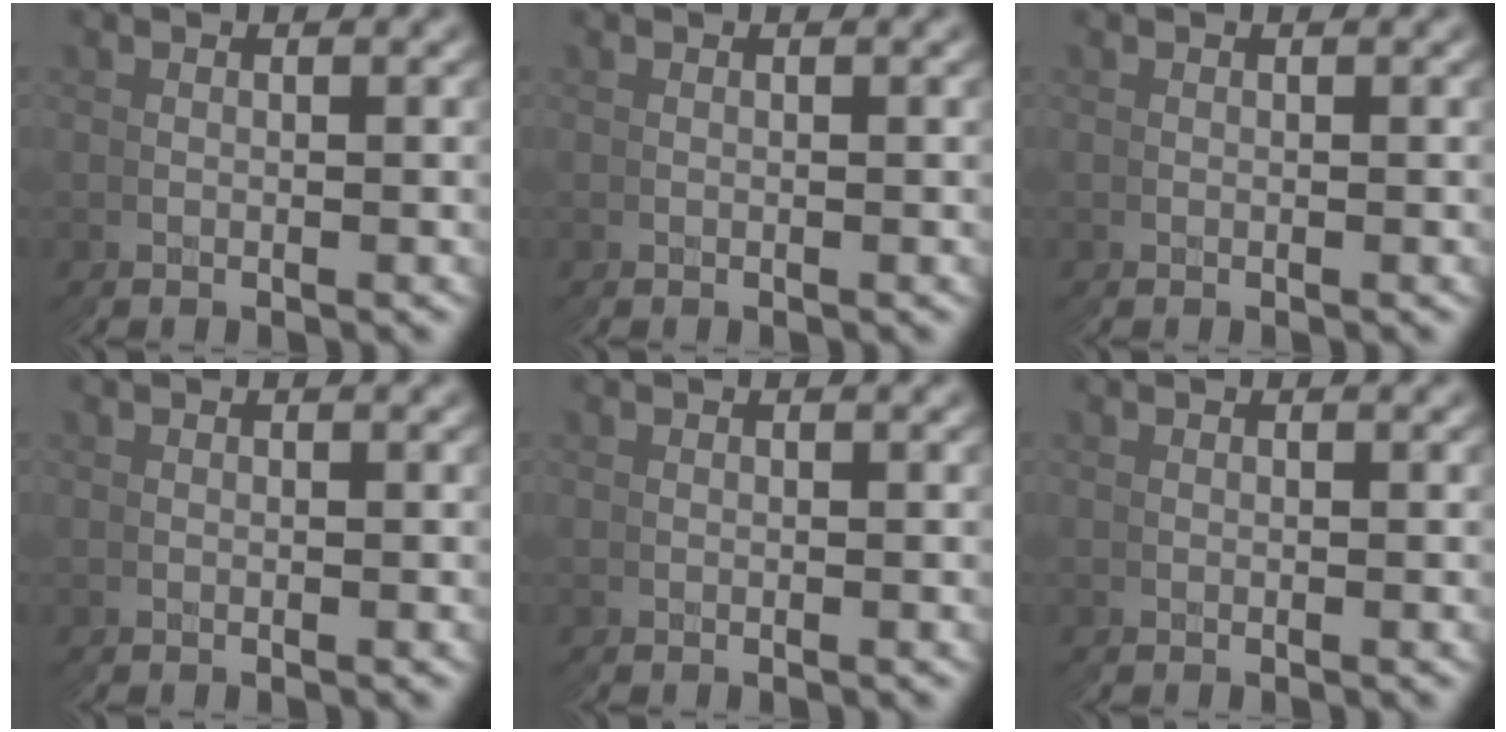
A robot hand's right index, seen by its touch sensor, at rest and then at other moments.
{"total": 0.0}
{"total": 0.0}
{"total": 0.0}
{"total": 0.0}
{"total": 0.0}